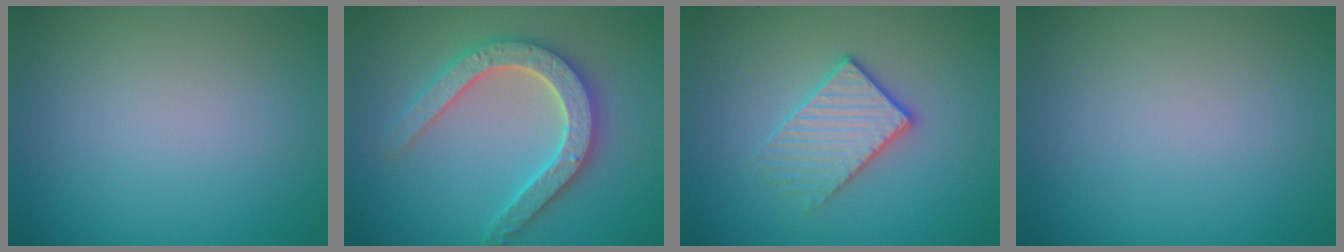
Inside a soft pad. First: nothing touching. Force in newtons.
{"total": 5.3, "press": 5.2, "slide": 0.9}
{"total": 2.9, "press": 2.6, "slide": 1.2}
{"total": 0.0}